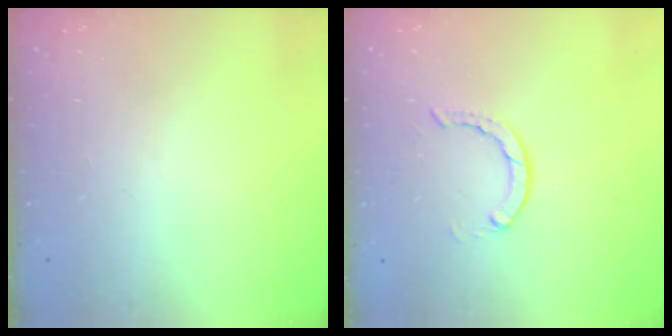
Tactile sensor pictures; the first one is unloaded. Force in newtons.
{"total": 2.8, "press": 2.7, "slide": 0.4}